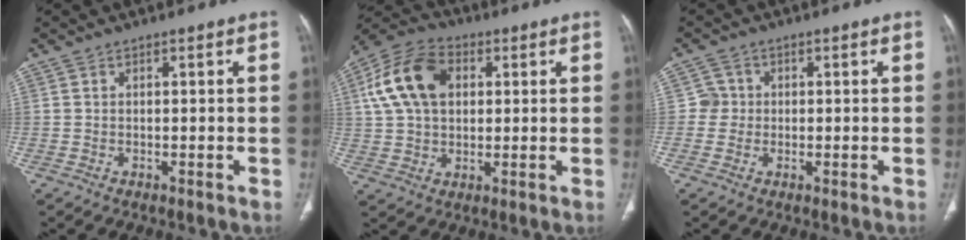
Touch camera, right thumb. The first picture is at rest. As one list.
[{"total": 14.4, "force": [3.6, 9.7, 10.0], "torque": [-0.180, 0.017, 0.058]}, {"total": 2.6, "force": [0.0, 2.6, 0.2], "torque": [0.018, 0.009, -0.007]}]